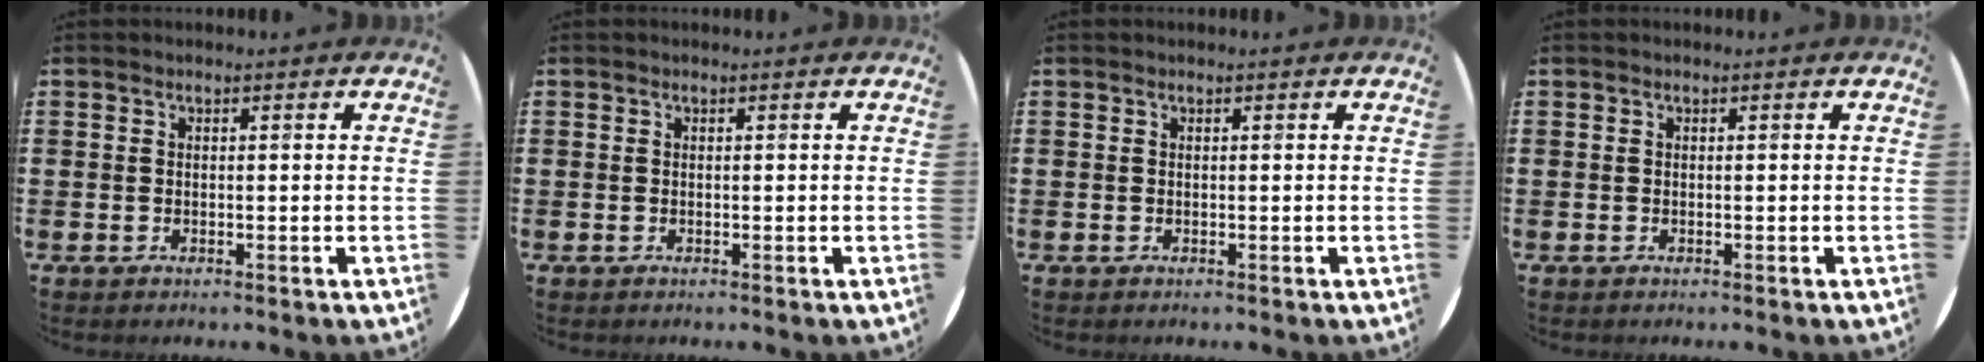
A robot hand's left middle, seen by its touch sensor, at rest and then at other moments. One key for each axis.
{"total": 0.0}
{"total": 0.0}
{"total": 0.0}